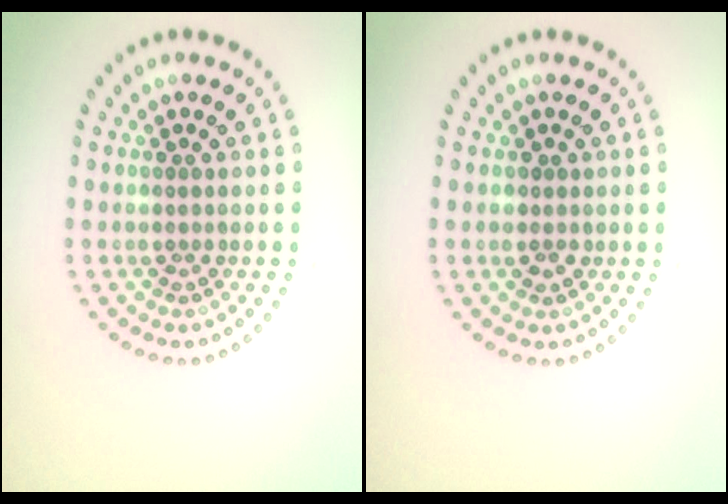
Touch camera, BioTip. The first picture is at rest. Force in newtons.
{"total": 1.0, "press": 0.9, "slide": 0.4}